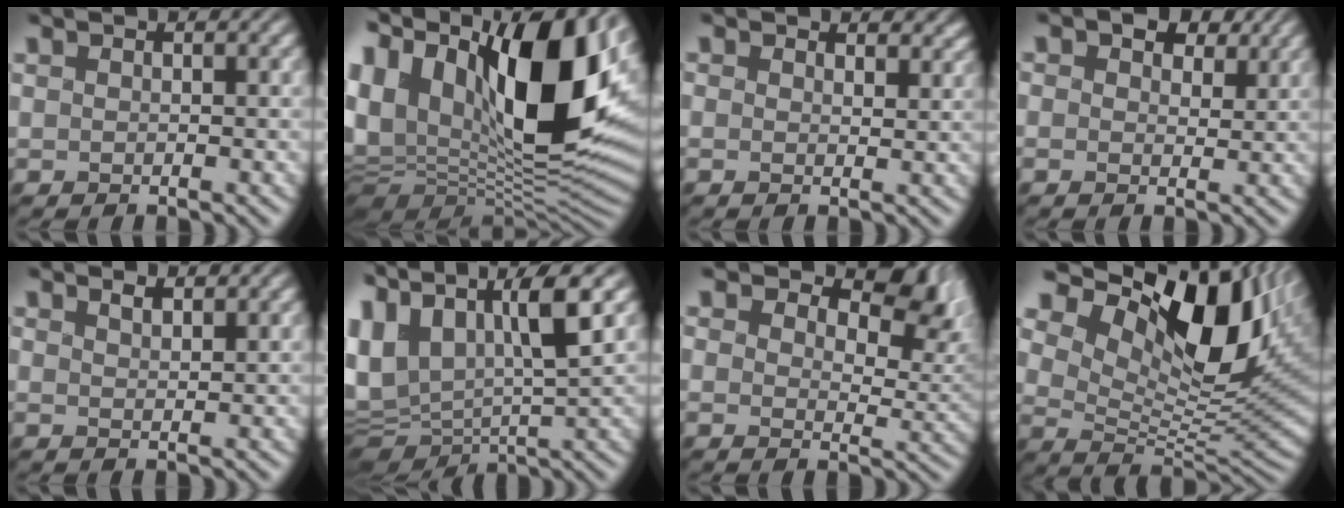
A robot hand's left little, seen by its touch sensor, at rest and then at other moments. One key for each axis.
{"total": 21.0, "fx": 6.6, "fy": 10.8, "fz": 16.7, "tx": -0.300, "ty": 0.047, "tz": 0.101}
{"total": 3.2, "fx": 2.7, "fy": 1.4, "fz": 1.2, "tx": -0.026, "ty": -0.003, "tz": 0.029}
{"total": 5.6, "fx": 3.2, "fy": 3.4, "fz": 3.0, "tx": -0.060, "ty": -0.001, "tz": 0.038}
{"total": 0.8, "fx": 0.6, "fy": 0.0, "fz": 0.5, "tx": -0.009, "ty": -0.003, "tz": 0.006}
{"total": 10.7, "fx": 3.9, "fy": 4.9, "fz": 8.7, "tx": -0.188, "ty": 0.002, "tz": 0.068}
{"total": 8.4, "fx": 5.1, "fy": 4.7, "fz": 4.8, "tx": -0.074, "ty": -0.009, "tz": 0.079}
{"total": 14.4, "fx": 6.3, "fy": 6.9, "fz": 11.0, "tx": -0.200, "ty": 0.011, "tz": 0.108}